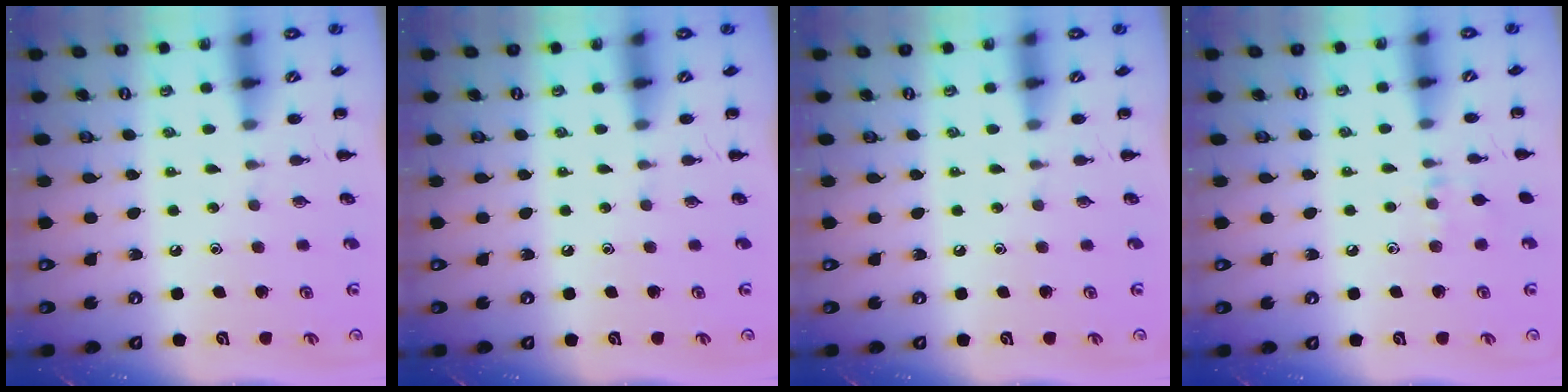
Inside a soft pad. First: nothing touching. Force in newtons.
{"total": 0.0}
{"total": 0.0}
{"total": 6.0, "press": 5.8, "slide": 1.6}